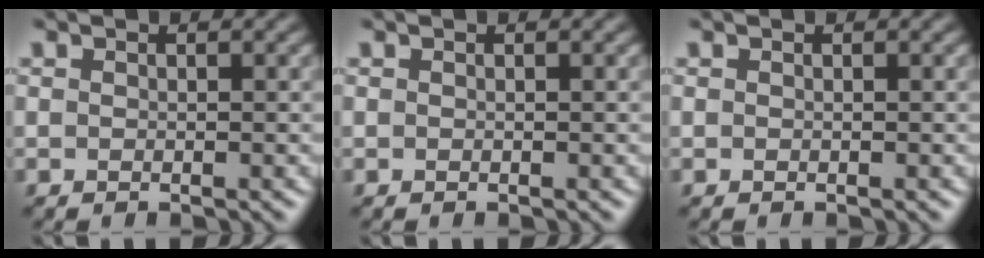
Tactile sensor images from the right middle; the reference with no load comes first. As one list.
[{"total": 0.0}, {"total": 0.0}]